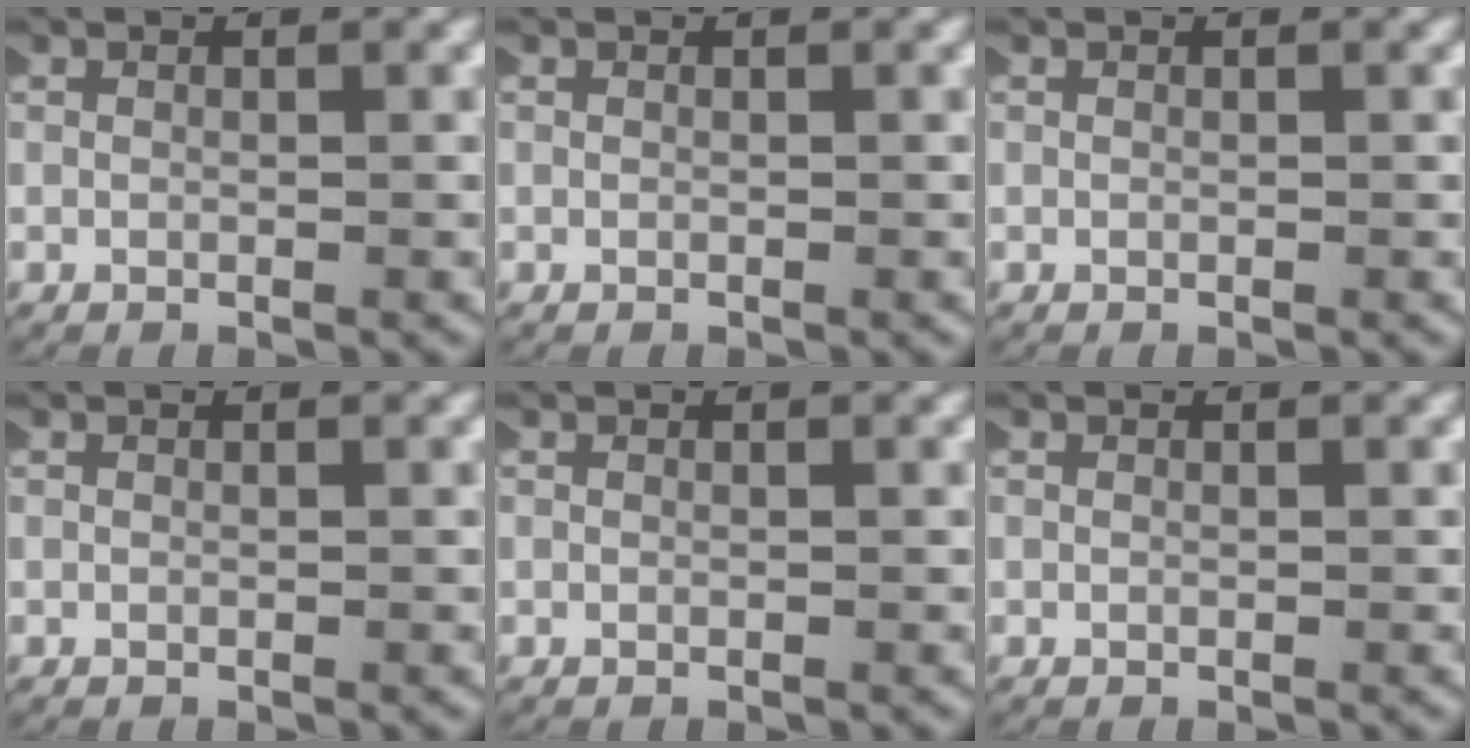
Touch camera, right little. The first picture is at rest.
{"total": 0.0}
{"total": 0.0}
{"total": 0.0}
{"total": 0.0}
{"total": 0.0}